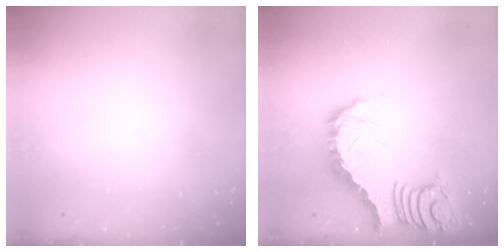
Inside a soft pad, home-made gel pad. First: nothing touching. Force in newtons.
{"total": 6.1, "press": 6.1, "slide": 0.7}